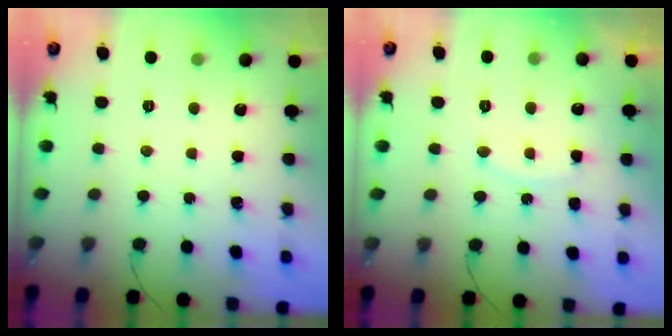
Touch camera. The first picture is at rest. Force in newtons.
{"total": 7.4, "press": 7.4, "slide": 0.3}